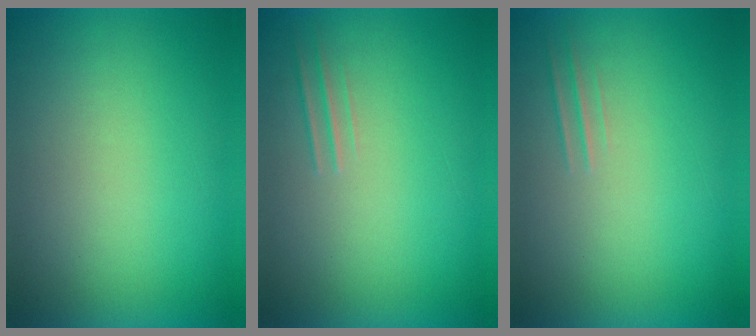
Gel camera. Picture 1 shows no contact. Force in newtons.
{"total": 1.6}
{"total": 1.7}